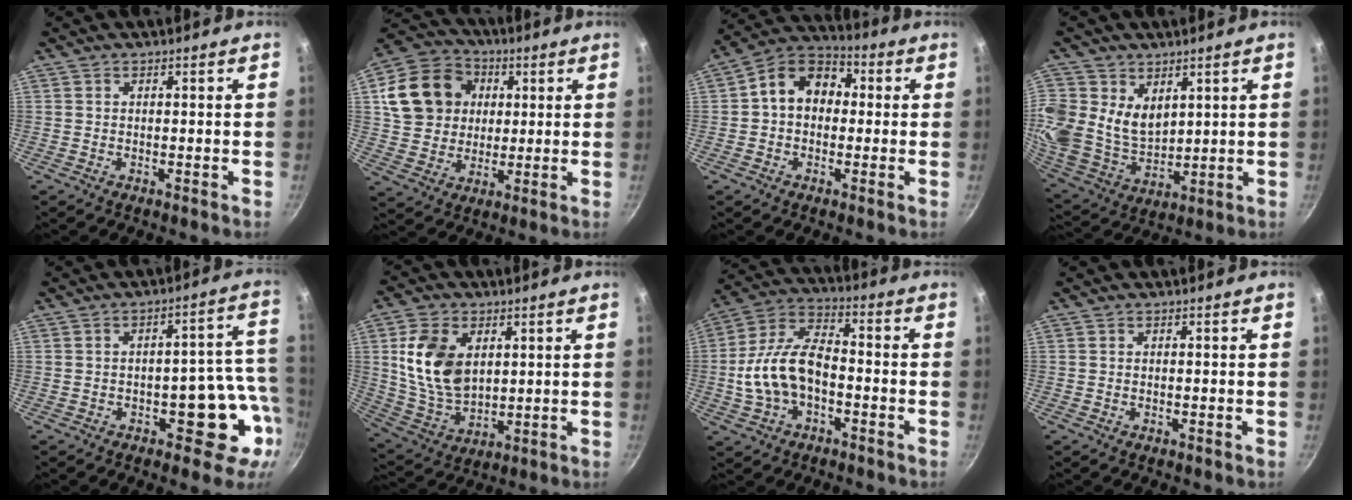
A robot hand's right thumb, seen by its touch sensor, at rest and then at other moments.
{"total": 15.8, "force": [3.8, 13.4, 7.5], "torque": [-0.120, 0.015, 0.067]}
{"total": 10.8, "force": [0.8, 8.3, 6.9], "torque": [-0.075, 0.033, -0.011]}
{"total": 16.7, "force": [5.7, 12.6, 9.3], "torque": [-0.219, -0.016, 0.128]}
{"total": 11.0, "force": [-3.1, 6.3, 8.5], "torque": [-0.042, 0.039, -0.031]}
{"total": 14.1, "force": [3.3, 9.4, 10.0], "torque": [-0.170, -0.020, 0.075]}
{"total": 14.2, "force": [-2.8, 8.2, 11.2], "torque": [-0.193, 0.044, -0.064]}
{"total": 0.0}